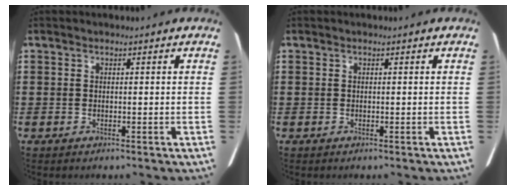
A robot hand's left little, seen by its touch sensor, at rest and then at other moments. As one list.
[{"total": 0.0}]